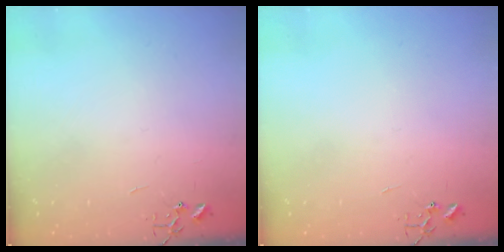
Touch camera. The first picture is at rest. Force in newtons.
{"total": 0.0}